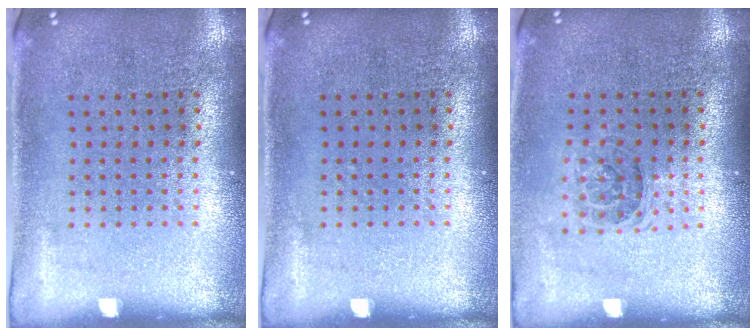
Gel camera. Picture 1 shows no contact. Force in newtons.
{"total": 0.0}
{"total": 1.3, "press": 1.0, "slide": 0.7}